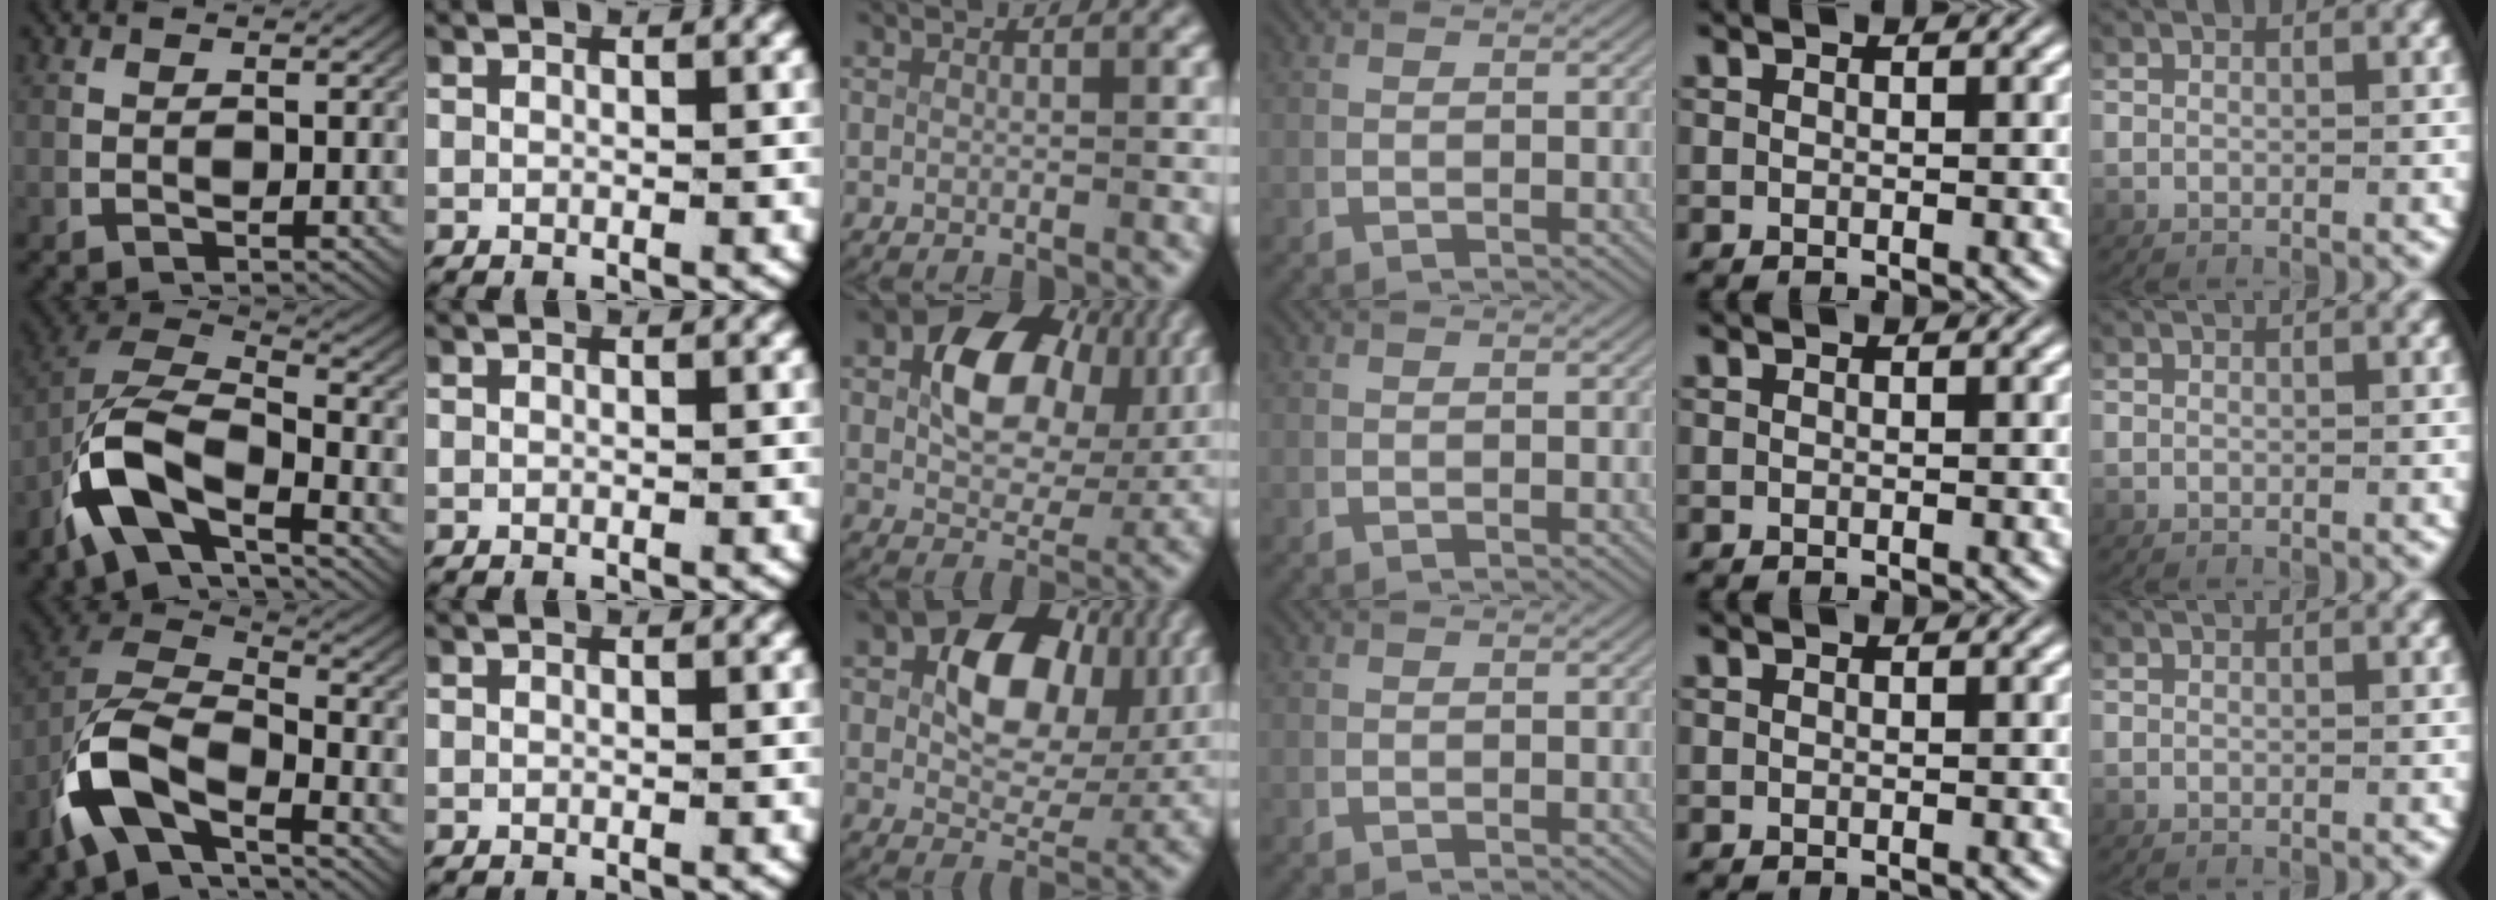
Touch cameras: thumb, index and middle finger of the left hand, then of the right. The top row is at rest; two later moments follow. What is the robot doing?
{"motion": "lift_and_place", "object": "fork"}